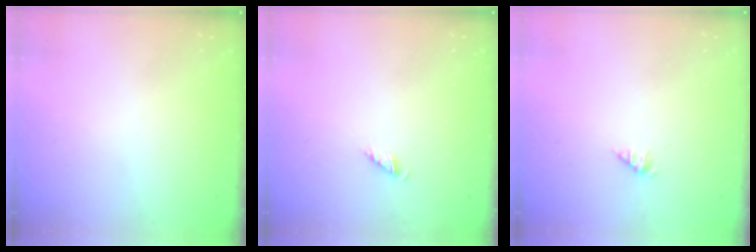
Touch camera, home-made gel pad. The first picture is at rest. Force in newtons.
{"total": 2.2, "press": 2.1, "slide": 0.4}
{"total": 1.2, "press": 1.2, "slide": 0.2}